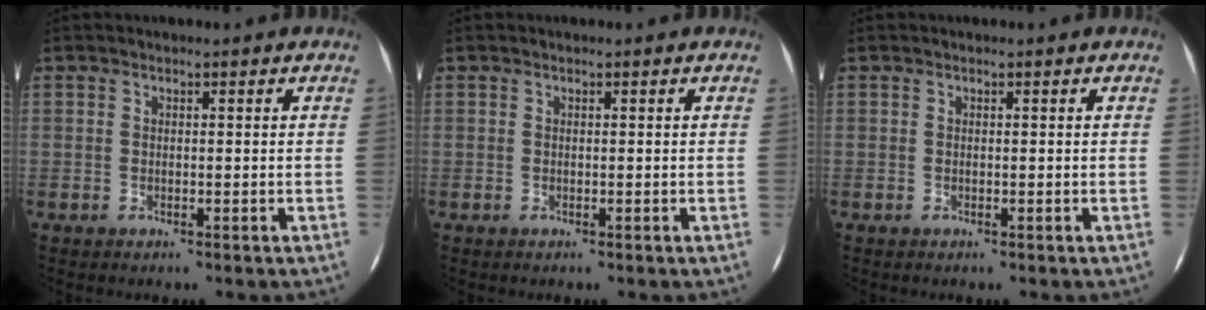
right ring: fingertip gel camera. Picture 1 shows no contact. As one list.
[{"total": 0.0}, {"total": 0.0}]